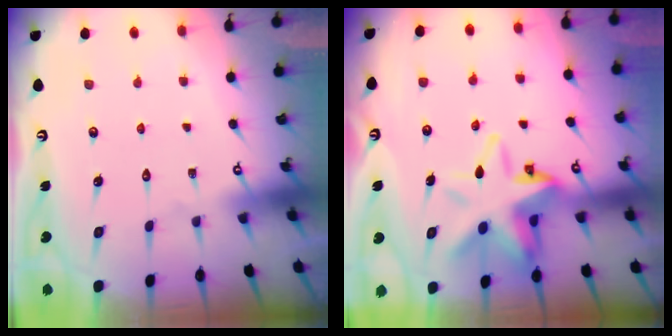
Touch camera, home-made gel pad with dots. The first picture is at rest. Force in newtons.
{"total": 11.9, "press": 11.7, "slide": 1.9}